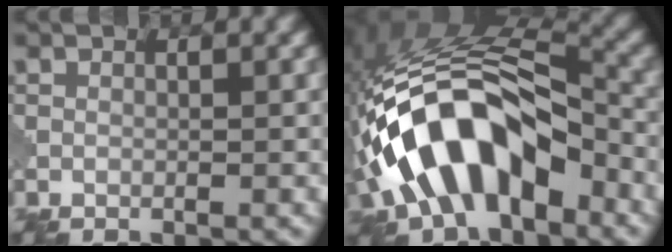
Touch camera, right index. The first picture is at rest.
{"total": 13.4, "force": [-5.0, 6.9, 10.3], "torque": [-0.180, 0.018, -0.094]}